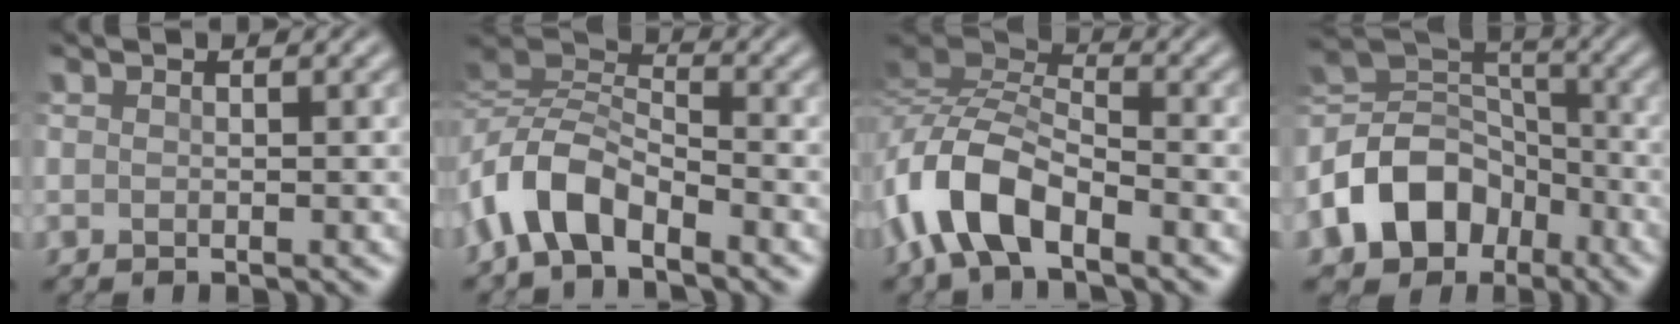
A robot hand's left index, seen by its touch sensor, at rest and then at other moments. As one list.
[{"total": 5.8, "force": [-3.4, 3.0, 3.6], "torque": [-0.068, 0.006, -0.081]}, {"total": 8.2, "force": [-4.5, 3.9, 5.6], "torque": [-0.113, 0.007, -0.101]}, {"total": 9.6, "force": [-4.7, 7.0, 4.7], "torque": [-0.081, 0.002, -0.100]}]